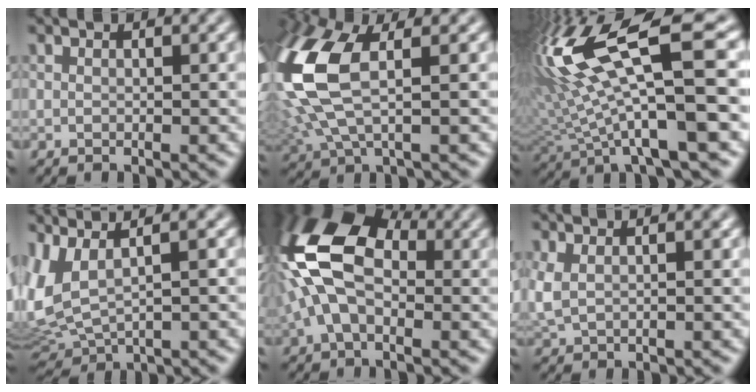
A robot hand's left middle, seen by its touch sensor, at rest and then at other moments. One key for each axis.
{"total": 10.3, "fx": 0.6, "fy": 5.2, "fz": 8.9, "tx": -0.266, "ty": 0.007, "tz": 0.023}
{"total": 12.7, "fx": 2.0, "fy": 2.4, "fz": 12.3, "tx": -0.246, "ty": 0.022, "tz": 0.057}
{"total": 4.1, "fx": 0.1, "fy": 1.5, "fz": 3.8, "tx": -0.113, "ty": -0.001, "tz": 0.017}
{"total": 11.4, "fx": 0.3, "fy": 7.1, "fz": 8.9, "tx": -0.216, "ty": 0.026, "tz": -0.005}
{"total": 1.5, "fx": 0.4, "fy": 0.7, "fz": 1.2, "tx": -0.045, "ty": 0.006, "tz": 0.024}